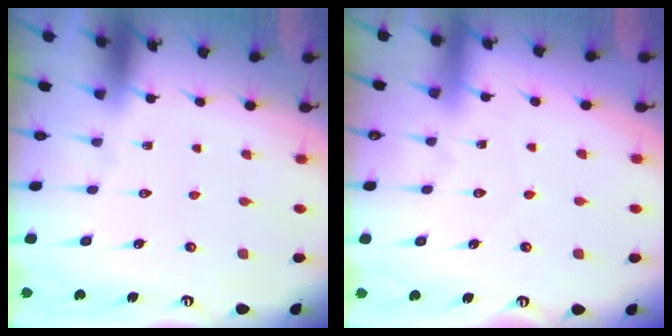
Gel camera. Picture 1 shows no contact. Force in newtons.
{"total": 3.3, "press": 3.2, "slide": 0.4}